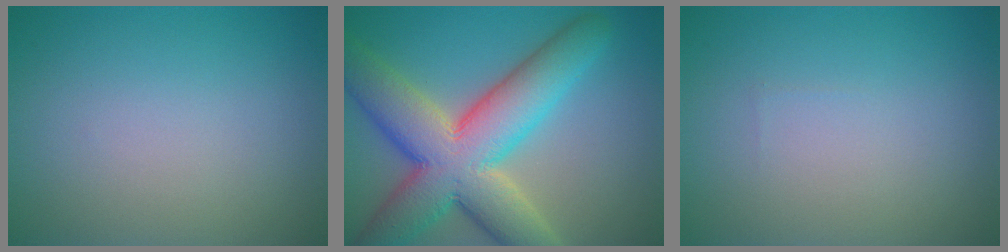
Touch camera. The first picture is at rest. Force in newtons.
{"total": 11.9, "press": 11.9, "slide": 0.7}
{"total": 0.0}